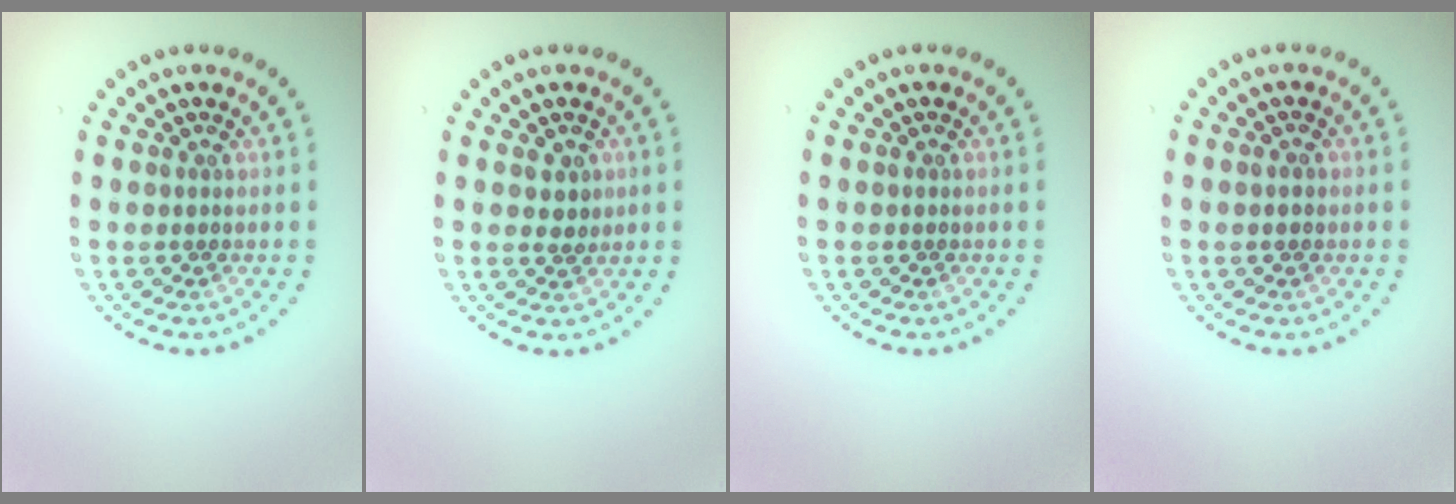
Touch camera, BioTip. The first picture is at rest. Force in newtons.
{"total": 1.8, "press": 1.7, "slide": 0.6}
{"total": 0.0}
{"total": 1.1, "press": 1.1, "slide": 0.1}